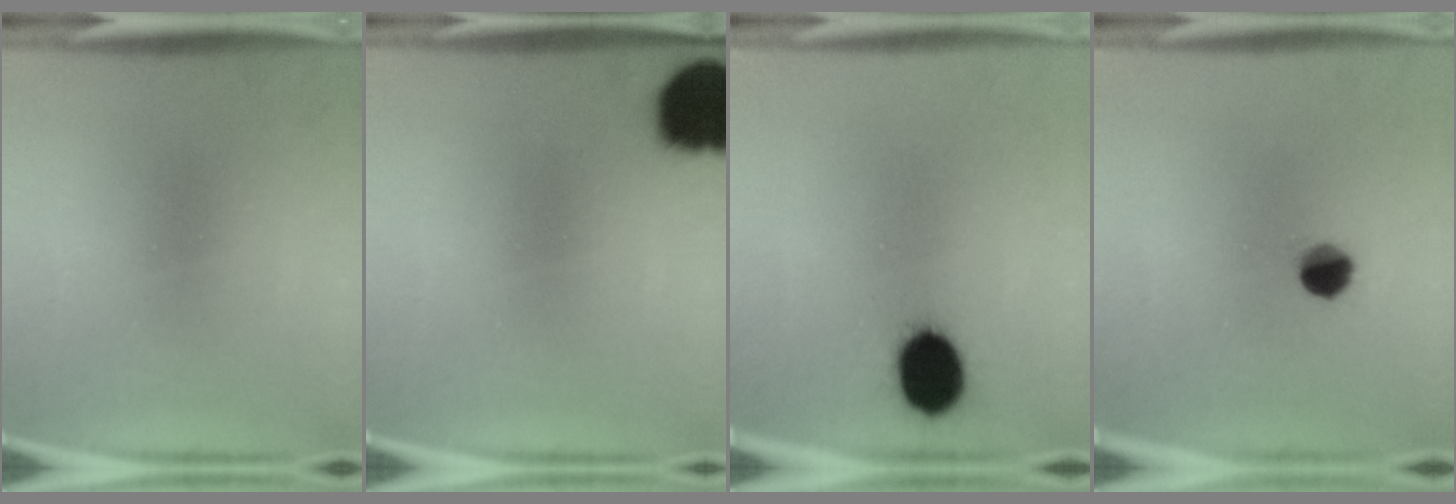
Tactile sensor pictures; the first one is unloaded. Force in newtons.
{"total": 15.9}
{"total": 10.8}
{"total": 5.1}